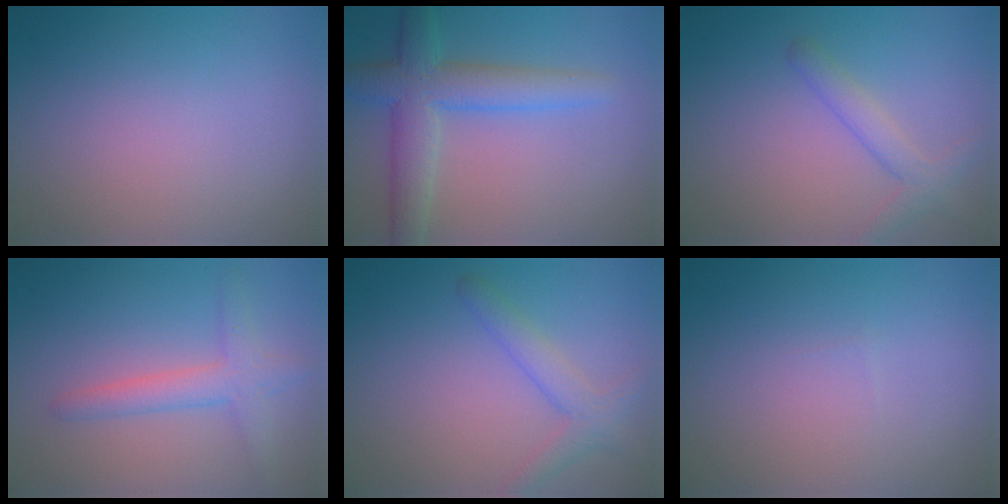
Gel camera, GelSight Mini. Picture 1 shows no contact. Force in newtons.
{"total": 5.6, "press": 5.6, "slide": 0.2}
{"total": 2.5, "press": 2.5, "slide": 0.1}
{"total": 3.0, "press": 3.0, "slide": 0.1}
{"total": 2.7, "press": 2.7, "slide": 0.2}
{"total": 0.0}